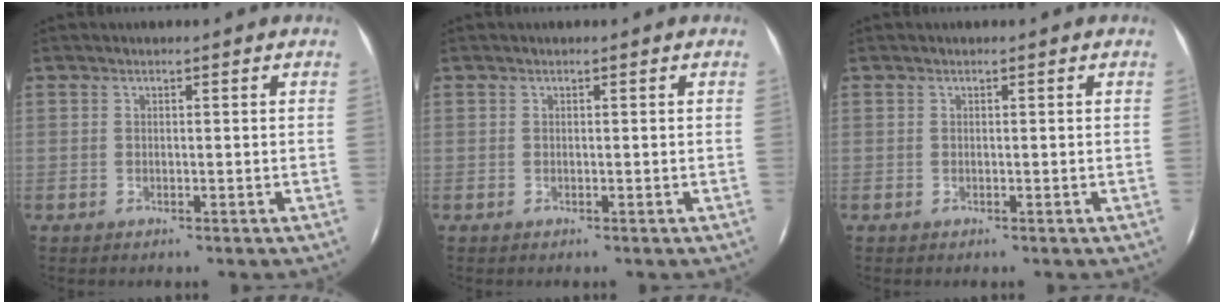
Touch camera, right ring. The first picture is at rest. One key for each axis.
{"total": 0.0}
{"total": 0.0}